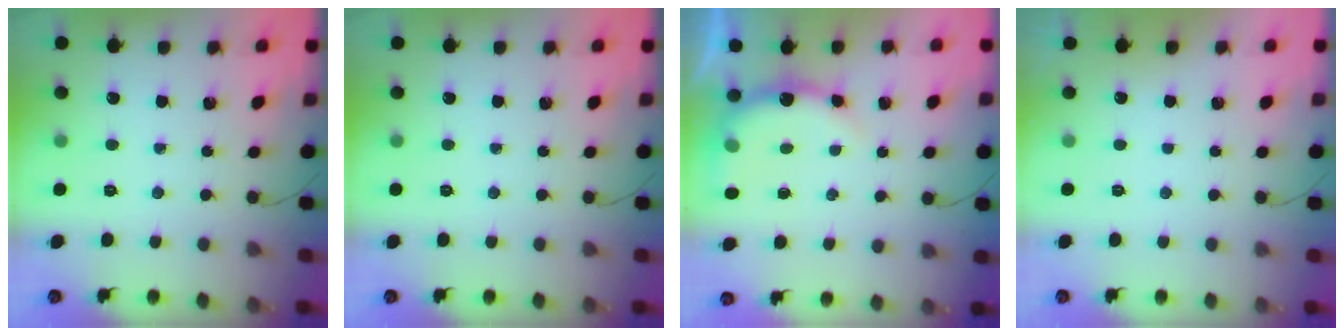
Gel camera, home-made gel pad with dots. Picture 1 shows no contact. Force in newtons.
{"total": 0.0}
{"total": 9.1, "press": 9.0, "slide": 1.3}
{"total": 2.9, "press": 2.9, "slide": 0.1}